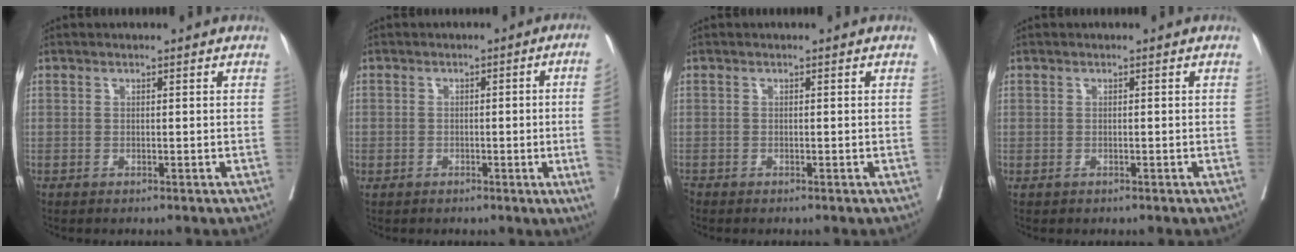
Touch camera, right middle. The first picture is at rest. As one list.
[{"total": 6.9, "force": [-1.0, -1.2, 6.7], "torque": [-0.074, -0.002, -0.014]}, {"total": 0.9, "force": [-0.8, 0.4, 0.2], "torque": [-0.005, -0.004, -0.013]}, {"total": 0.0}]